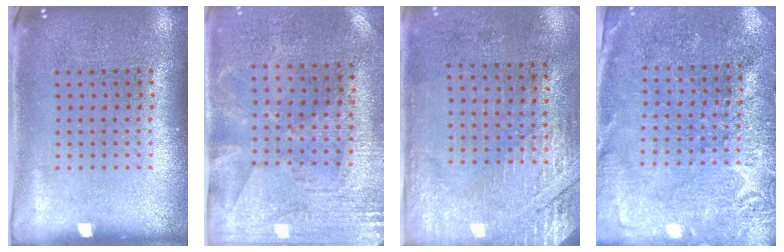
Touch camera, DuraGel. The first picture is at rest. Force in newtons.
{"total": 2.7, "press": 2.3, "slide": 1.5}
{"total": 2.8, "press": 2.5, "slide": 1.4}
{"total": 2.7, "press": 2.7, "slide": 0.4}